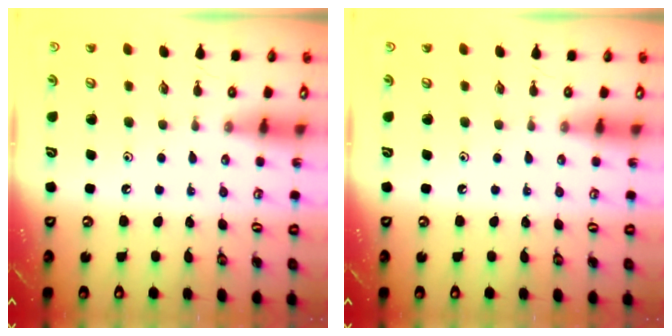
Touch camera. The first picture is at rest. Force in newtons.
{"total": 0.0}